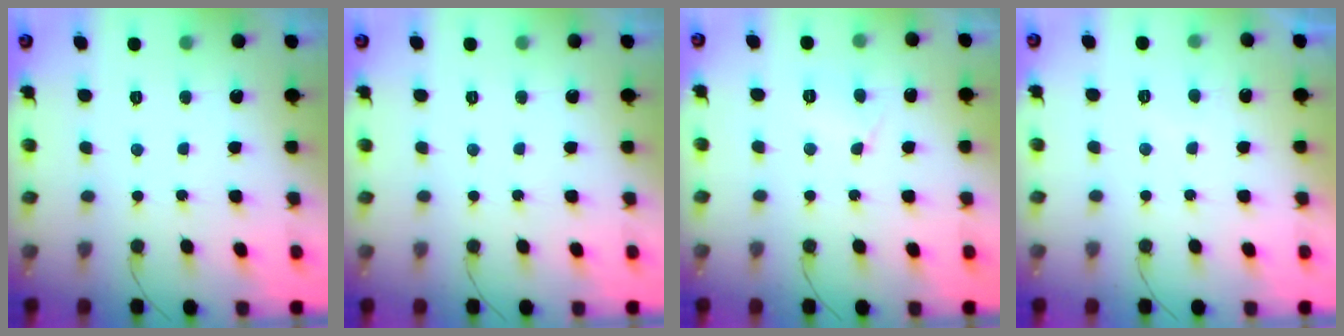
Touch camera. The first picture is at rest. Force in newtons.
{"total": 0.0}
{"total": 5.0, "press": 4.9, "slide": 0.6}
{"total": 1.7, "press": 1.5, "slide": 0.7}